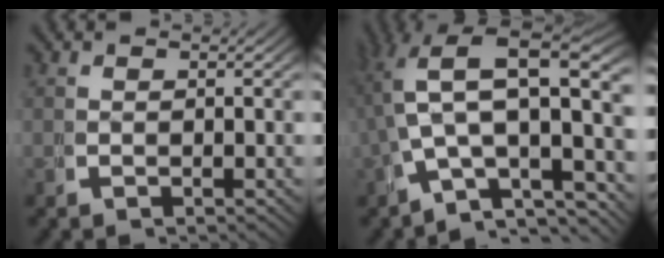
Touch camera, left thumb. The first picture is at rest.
{"total": 12.1, "force": [0.1, 7.5, 9.4], "torque": [-0.171, -0.033, 0.015]}